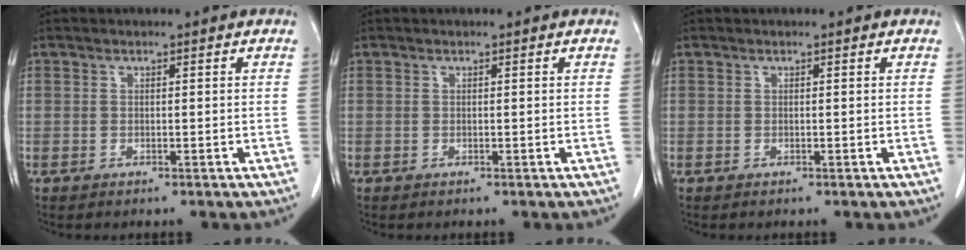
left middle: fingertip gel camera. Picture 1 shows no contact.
{"total": 0.0}
{"total": 0.0}